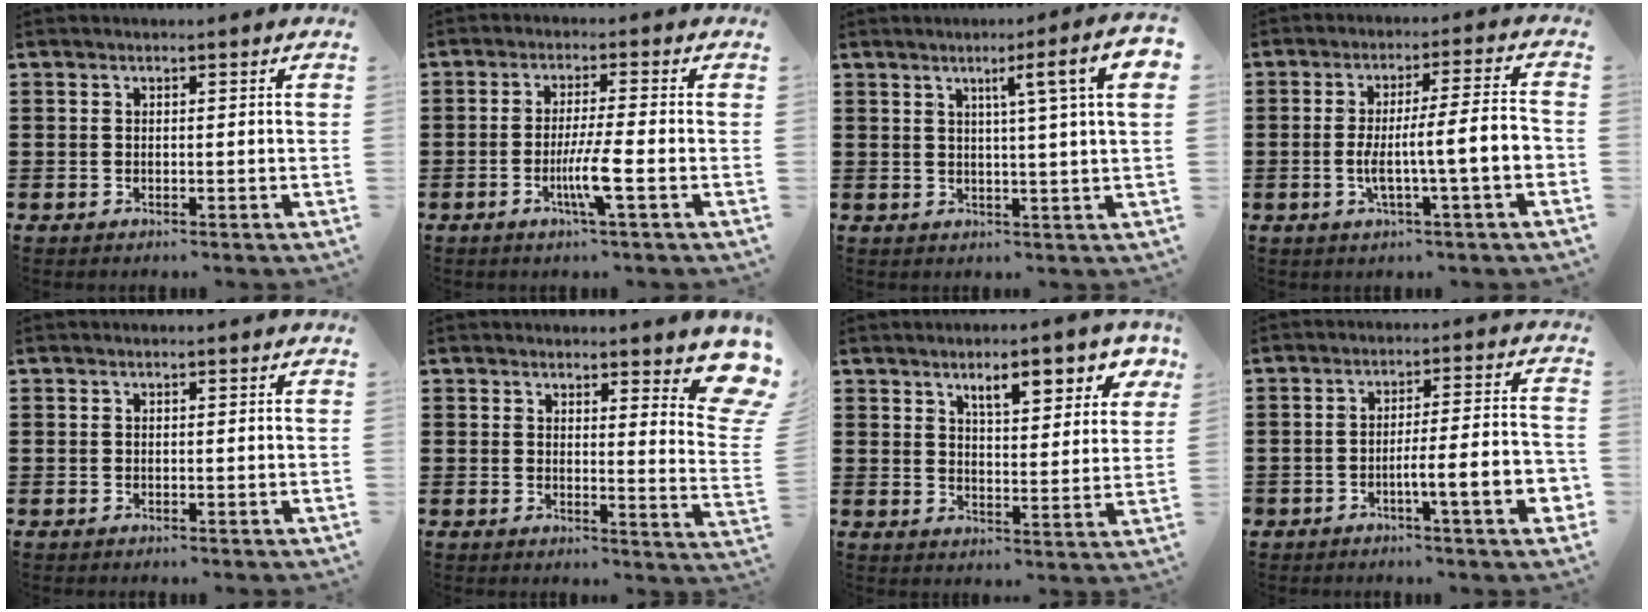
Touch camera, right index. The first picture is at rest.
{"total": 5.8, "force": [-2.0, -0.2, 5.5], "torque": [-0.106, -0.018, -0.039]}
{"total": 7.1, "force": [2.2, -0.3, 6.7], "torque": [-0.116, -0.010, 0.027]}
{"total": 8.6, "force": [-1.8, 0.7, 8.4], "torque": [-0.151, -0.002, -0.038]}
{"total": 0.0}
{"total": 5.4, "force": [4.4, 1.1, 3.0], "torque": [-0.045, -0.020, 0.075]}
{"total": 7.2, "force": [4.8, 2.0, 5.0], "torque": [-0.079, -0.011, 0.075]}
{"total": 7.3, "force": [-3.2, 1.0, 6.5], "torque": [-0.096, -0.008, -0.058]}